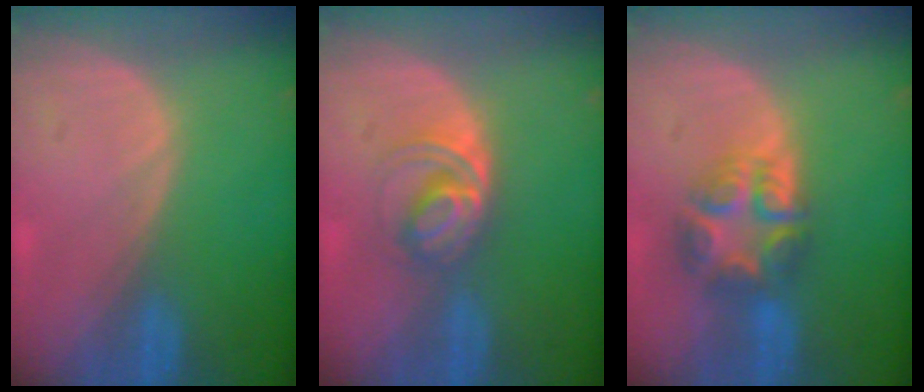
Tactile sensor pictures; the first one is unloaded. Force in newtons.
{"total": 5.0, "press": 4.9, "slide": 1.0}
{"total": 7.6, "press": 6.6, "slide": 3.7}